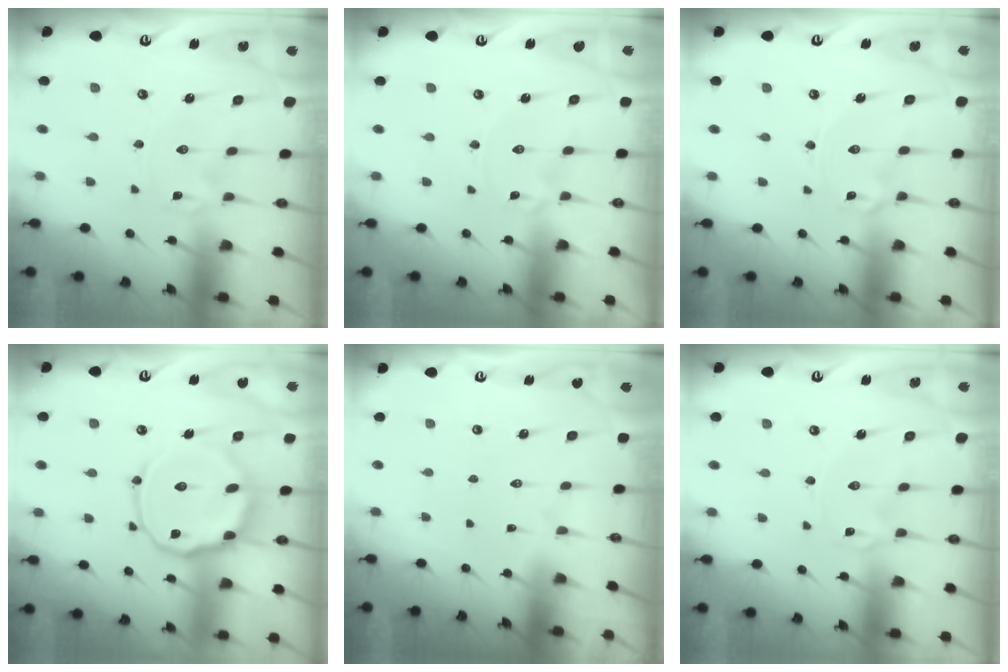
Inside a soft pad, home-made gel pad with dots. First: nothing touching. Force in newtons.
{"total": 0.0}
{"total": 1.7, "press": 1.7, "slide": 0.1}
{"total": 14.9, "press": 14.8, "slide": 1.3}
{"total": 1.6, "press": 1.6, "slide": 0.1}
{"total": 0.0}